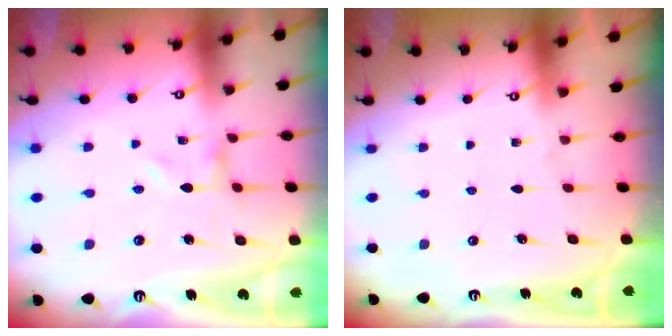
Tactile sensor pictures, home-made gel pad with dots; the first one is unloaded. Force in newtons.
{"total": 0.0}